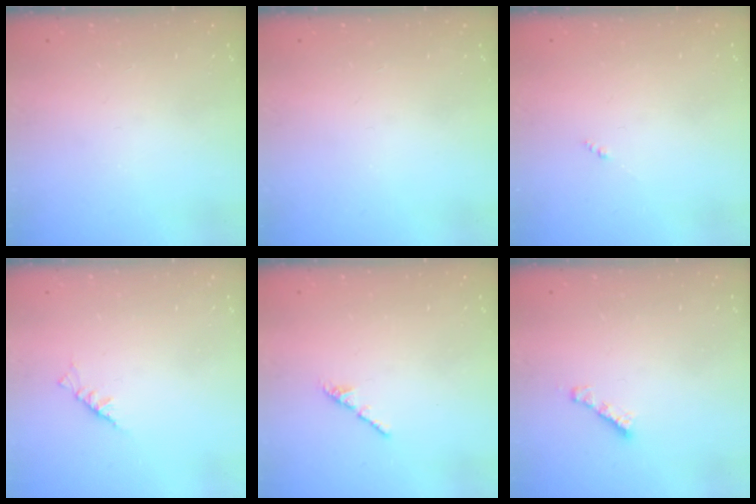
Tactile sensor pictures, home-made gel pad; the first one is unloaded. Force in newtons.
{"total": 0.0}
{"total": 0.0}
{"total": 2.3, "press": 2.2, "slide": 0.5}
{"total": 2.4, "press": 2.3, "slide": 0.8}
{"total": 2.7, "press": 2.7, "slide": 0.3}